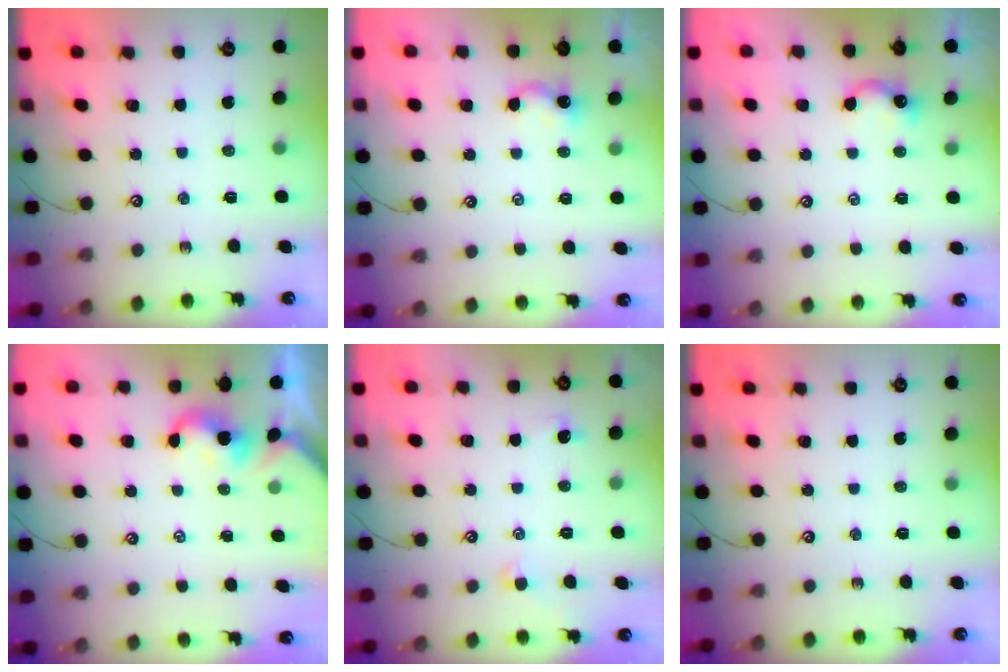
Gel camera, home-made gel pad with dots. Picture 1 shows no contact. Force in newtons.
{"total": 3.8, "press": 3.8, "slide": 0.1}
{"total": 0.8, "press": 0.6, "slide": 0.5}
{"total": 3.2, "press": 3.2, "slide": 0.1}
{"total": 0.6, "press": 0.1, "slide": 0.6}
{"total": 0.0}